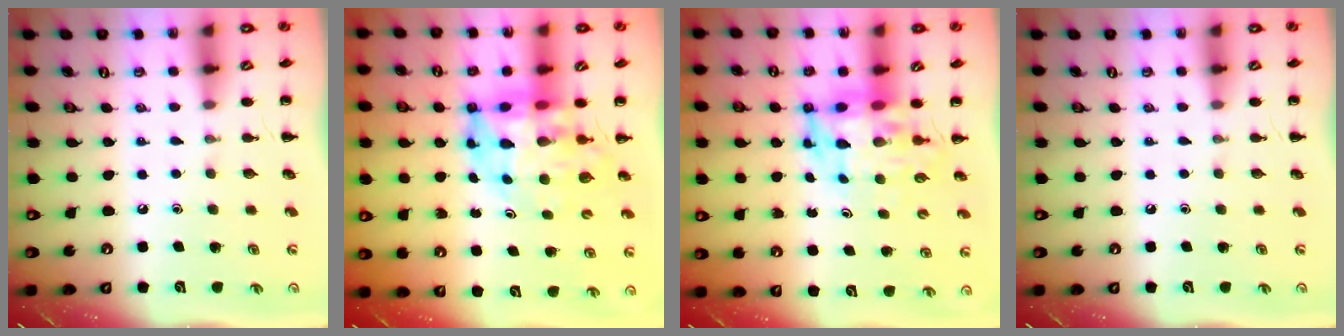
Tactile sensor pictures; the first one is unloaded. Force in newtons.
{"total": 11.0, "press": 10.4, "slide": 3.4}
{"total": 6.5, "press": 6.2, "slide": 2.0}
{"total": 0.0}